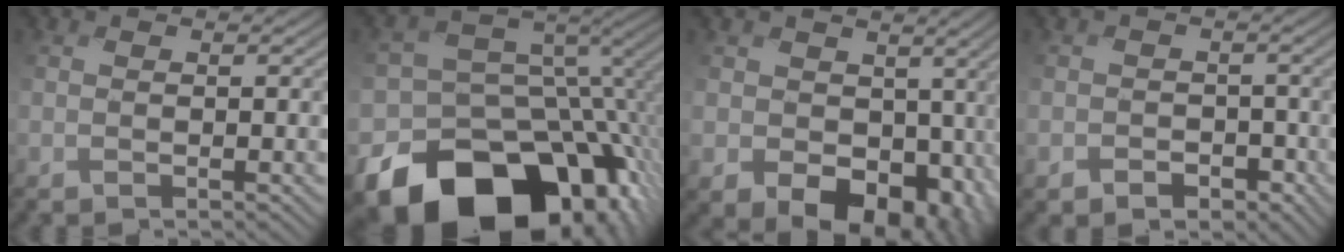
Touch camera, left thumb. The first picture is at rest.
{"total": 20.8, "force": [-12.8, 13.5, 9.3], "torque": [-0.168, -0.027, -0.183]}
{"total": 10.9, "force": [-2.1, 8.7, 6.3], "torque": [-0.099, -0.047, -0.026]}
{"total": 3.6, "force": [-1.7, 3.1, 0.0], "torque": [0.001, -0.007, -0.044]}